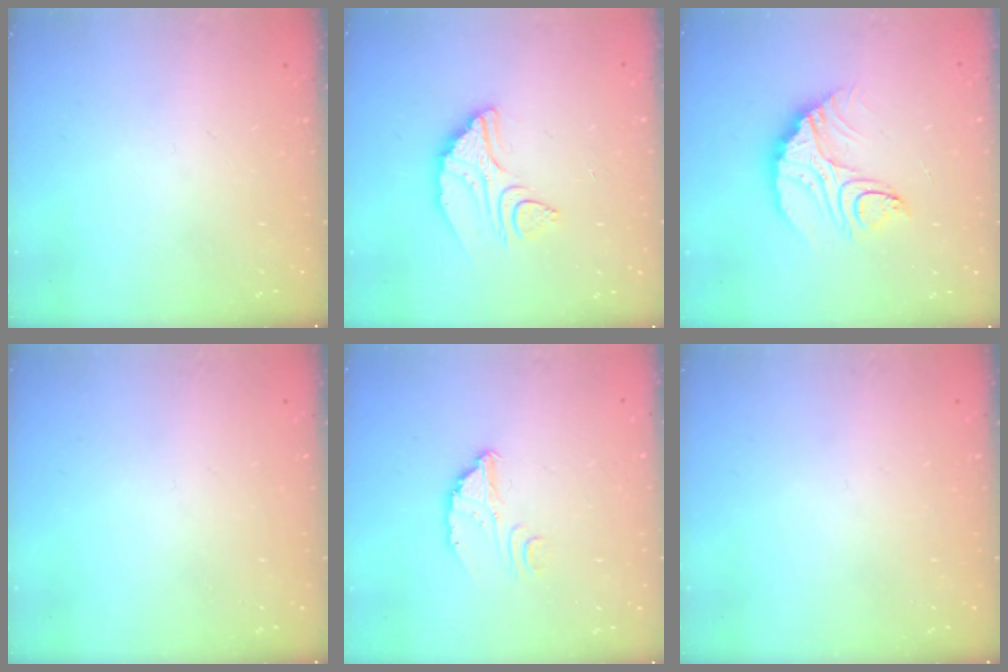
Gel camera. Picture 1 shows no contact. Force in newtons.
{"total": 10.2, "press": 10.2, "slide": 0.6}
{"total": 12.3, "press": 12.2, "slide": 1.1}
{"total": 0.0}
{"total": 2.9, "press": 2.9, "slide": 0.2}
{"total": 0.0}